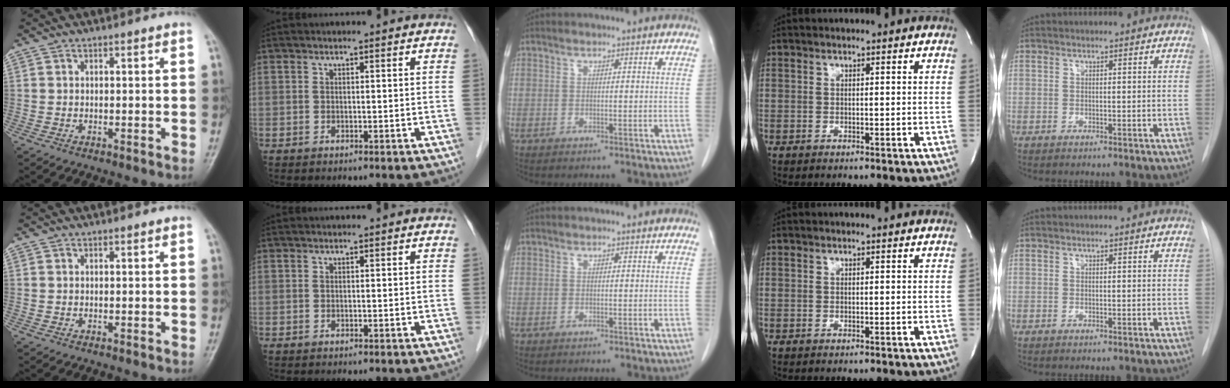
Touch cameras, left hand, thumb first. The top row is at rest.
{}